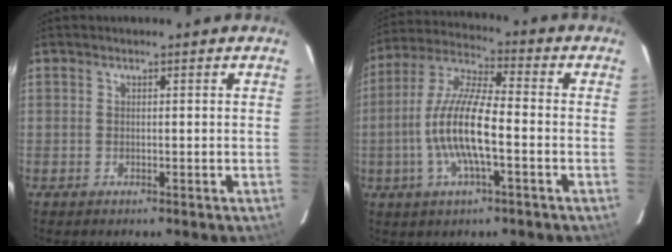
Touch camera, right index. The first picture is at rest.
{"total": 13.1, "force": [-3.1, 2.9, 12.4], "torque": [-0.254, 0.000, -0.062]}